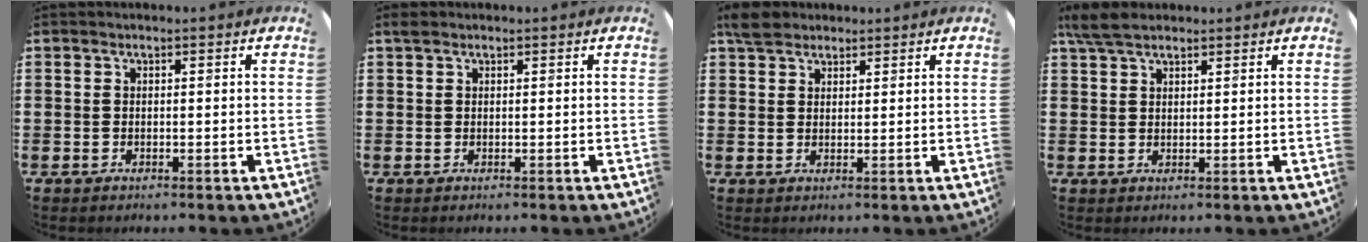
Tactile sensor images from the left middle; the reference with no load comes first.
{"total": 0.6, "force": [0.5, 0.3, 0.2], "torque": [0.003, -0.001, 0.008]}
{"total": 3.3, "force": [2.9, 1.5, 0.8], "torque": [-0.007, 0.000, 0.053]}
{"total": 4.0, "force": [3.2, 1.3, 2.1], "torque": [-0.048, 0.006, 0.060]}